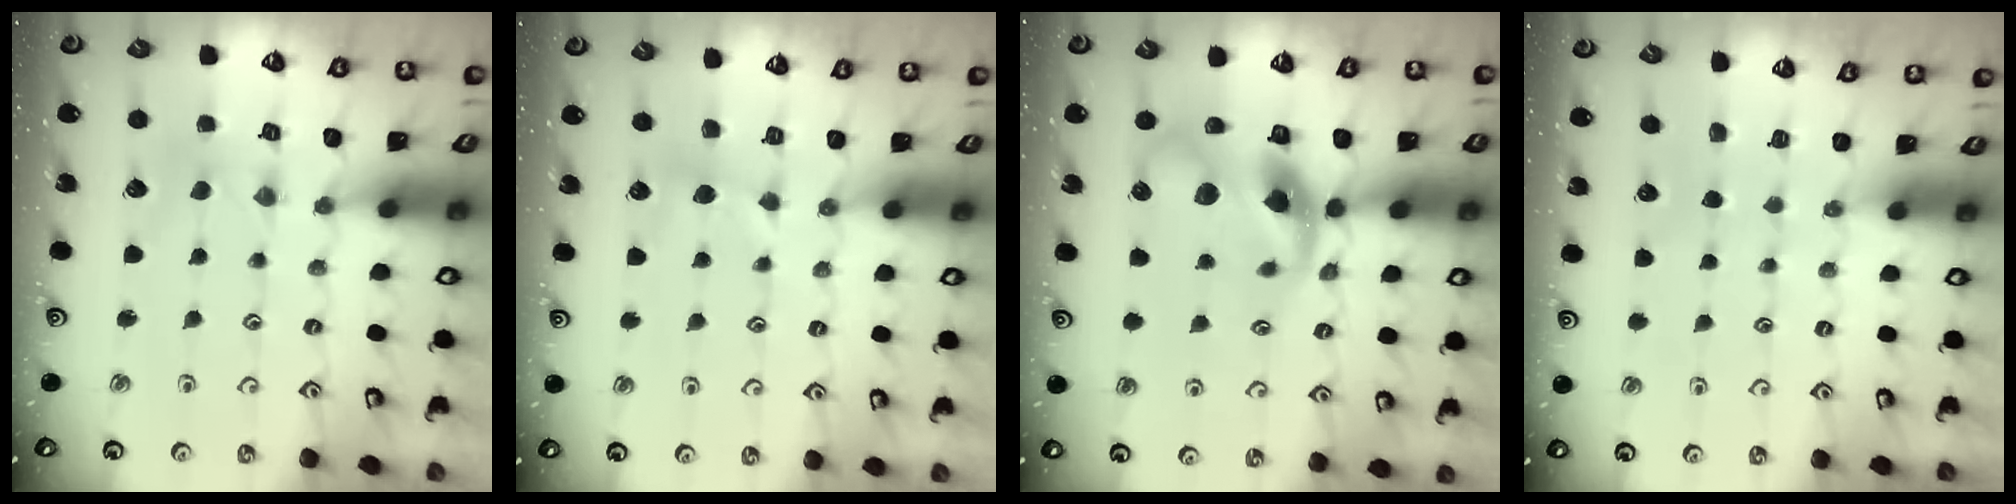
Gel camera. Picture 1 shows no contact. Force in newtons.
{"total": 3.3, "press": 3.3, "slide": 0.5}
{"total": 12.4, "press": 12.2, "slide": 2.2}
{"total": 0.0}